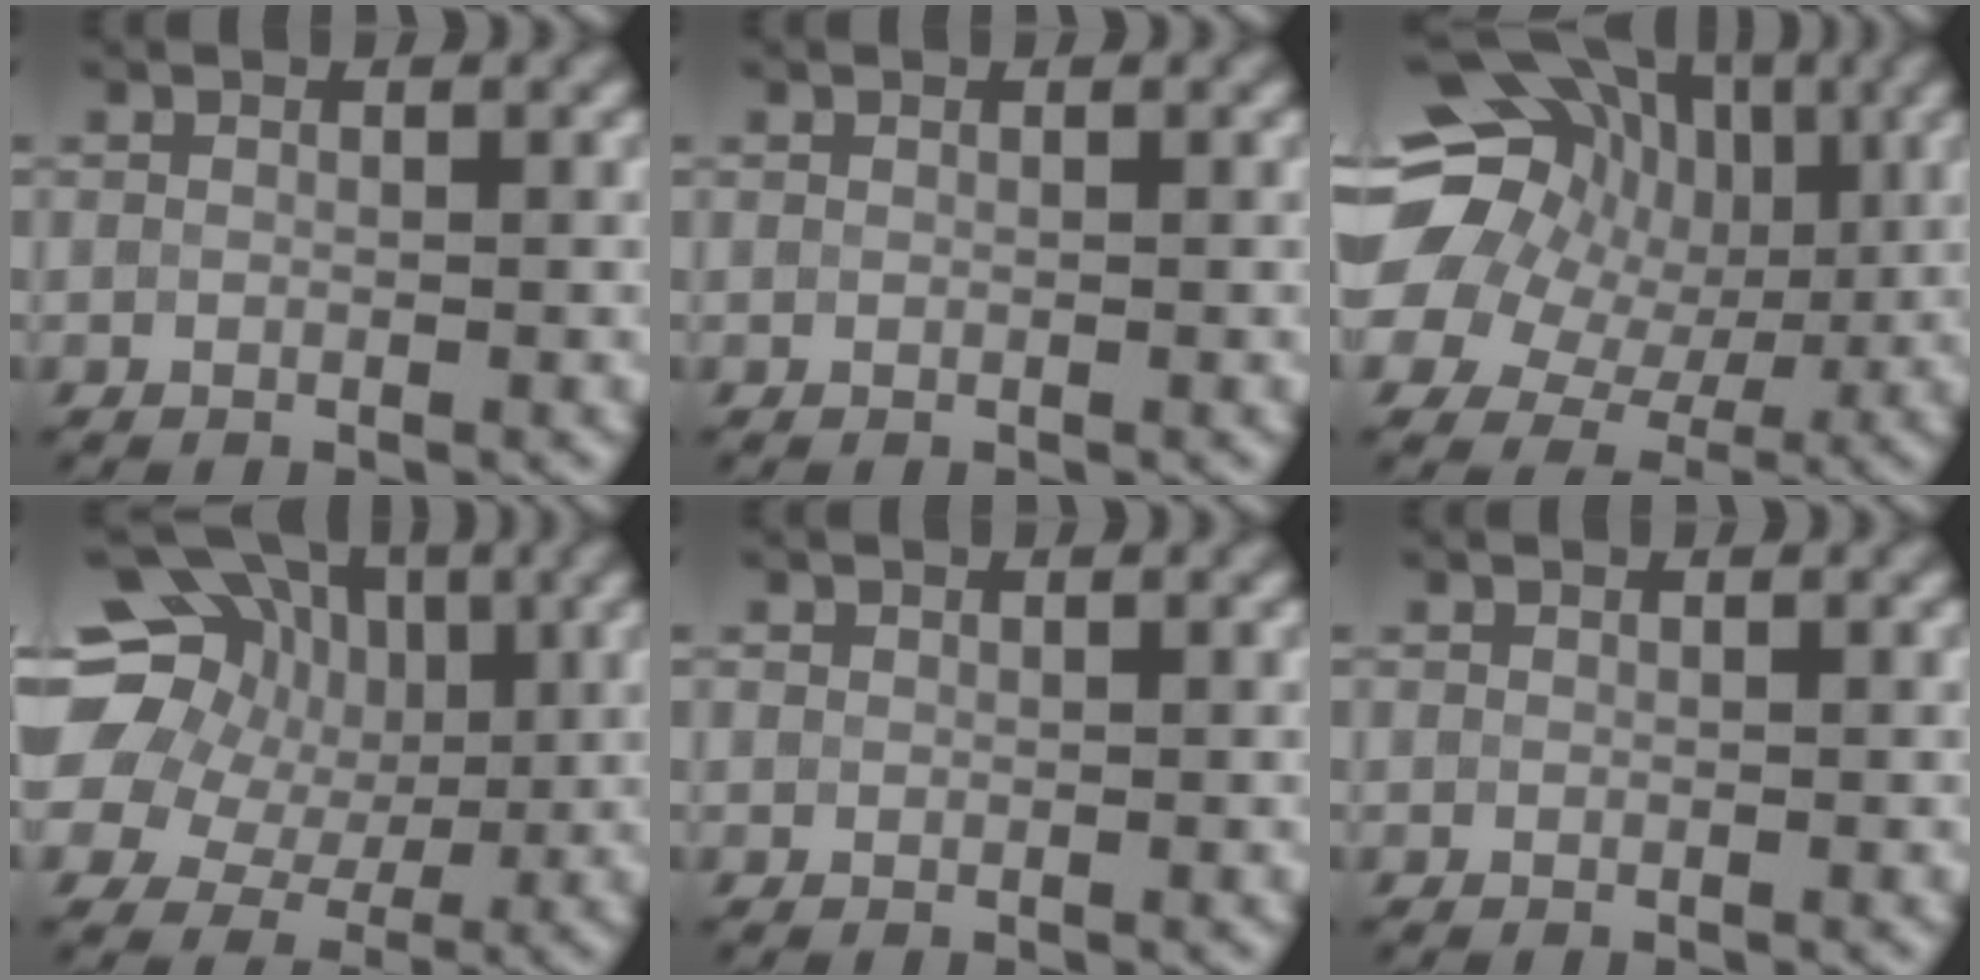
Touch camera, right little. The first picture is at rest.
{"total": 0.0}
{"total": 18.8, "force": [3.6, 15.7, 9.7], "torque": [-0.205, 0.046, 0.022]}
{"total": 17.5, "force": [4.5, 14.8, 8.2], "torque": [-0.172, 0.044, 0.045]}
{"total": 0.0}
{"total": 0.0}